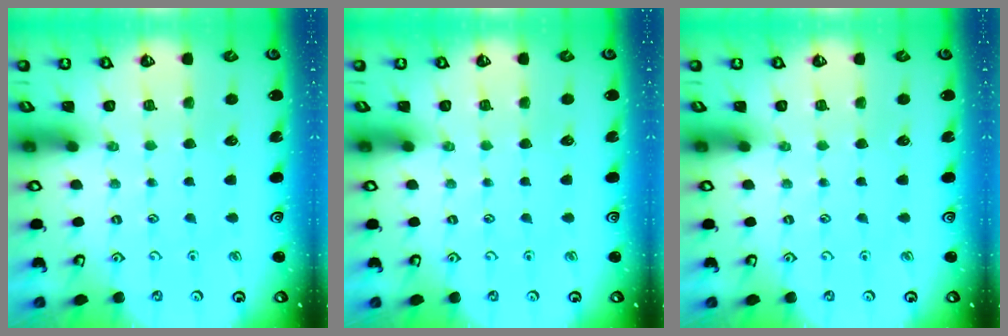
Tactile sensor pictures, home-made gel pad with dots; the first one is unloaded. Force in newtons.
{"total": 0.0}
{"total": 0.0}